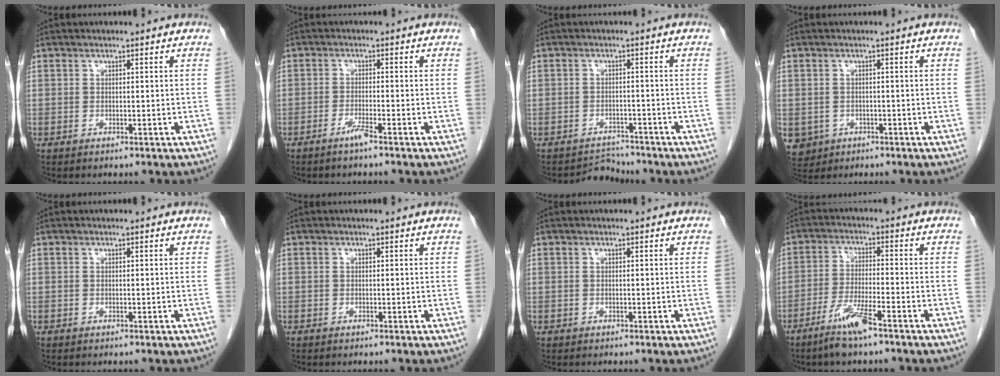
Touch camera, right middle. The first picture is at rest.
{"total": 2.2, "force": [-1.6, -0.4, 1.4], "torque": [-0.031, -0.002, -0.034]}
{"total": 3.0, "force": [-2.6, 0.5, -1.3], "torque": [0.022, 0.001, -0.040]}
{"total": 6.2, "force": [-2.4, 5.5, 1.6], "torque": [-0.043, -0.001, -0.032]}
{"total": 0.0}
{"total": 0.0}
{"total": 0.0}
{"total": 6.4, "force": [-4.4, 0.3, 4.6], "torque": [-0.096, -0.011, -0.086]}